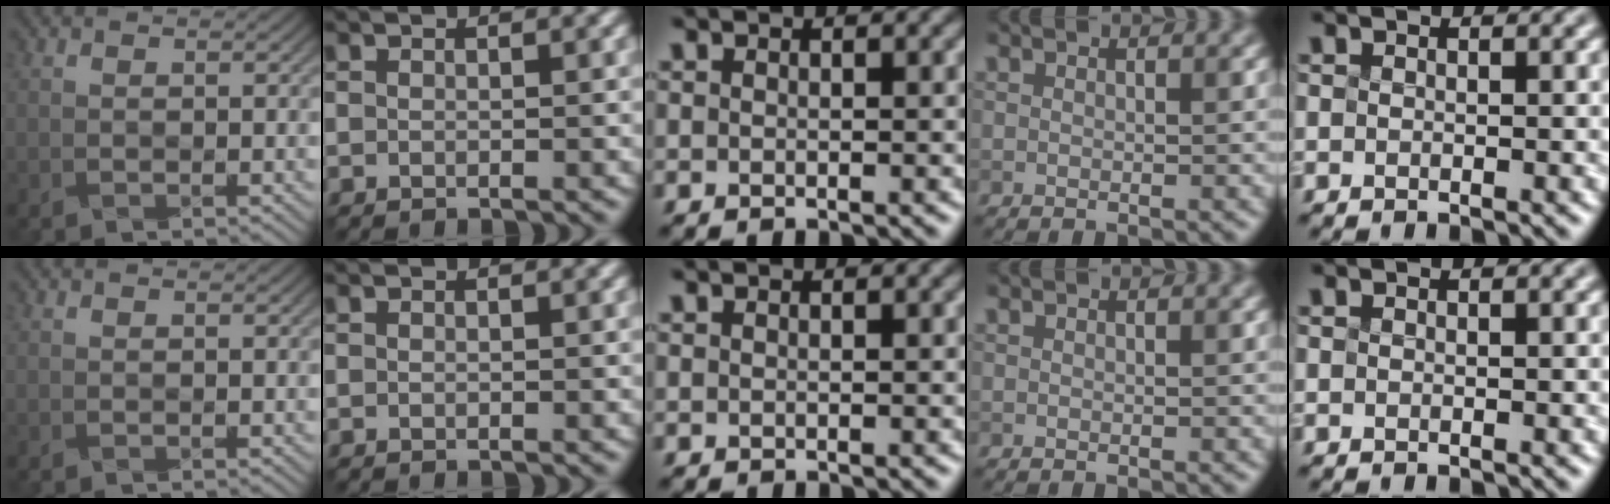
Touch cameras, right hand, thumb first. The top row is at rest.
{}